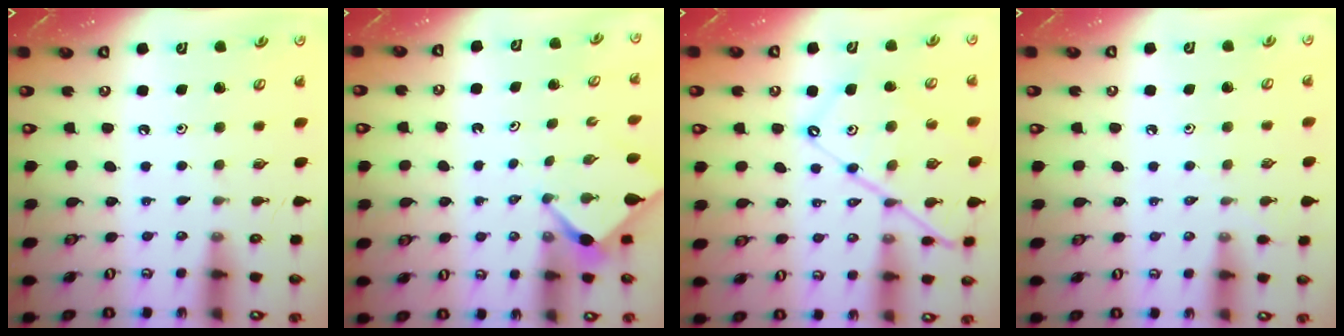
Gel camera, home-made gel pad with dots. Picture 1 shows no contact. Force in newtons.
{"total": 2.6, "press": 2.5, "slide": 0.3}
{"total": 13.8, "press": 13.7, "slide": 1.6}
{"total": 1.8, "press": 1.7, "slide": 0.4}